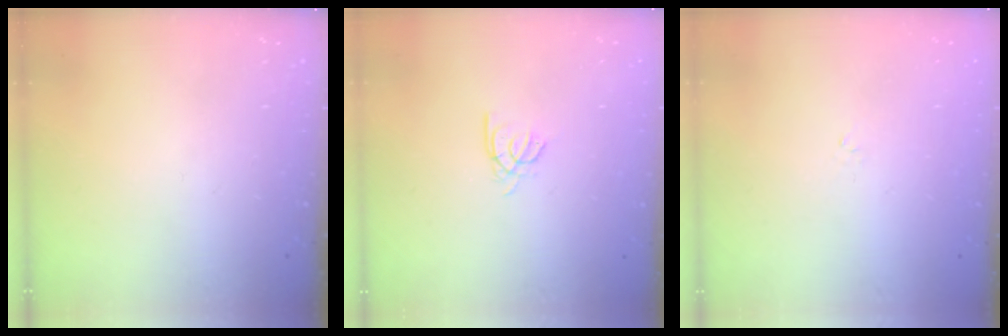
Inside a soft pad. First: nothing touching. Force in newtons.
{"total": 2.4, "press": 2.4, "slide": 0.4}
{"total": 1.2, "press": 1.2, "slide": 0.4}